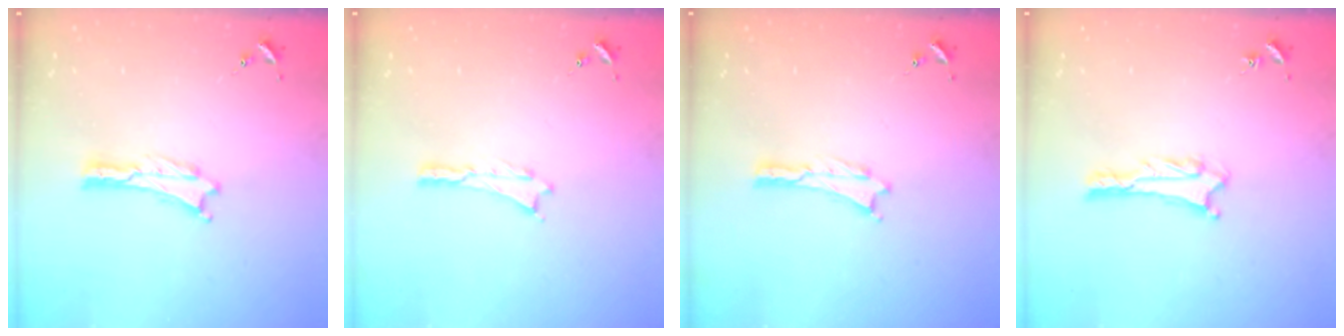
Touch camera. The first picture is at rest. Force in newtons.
{"total": 0.0}
{"total": 0.0}
{"total": 2.7, "press": 2.7, "slide": 0.2}